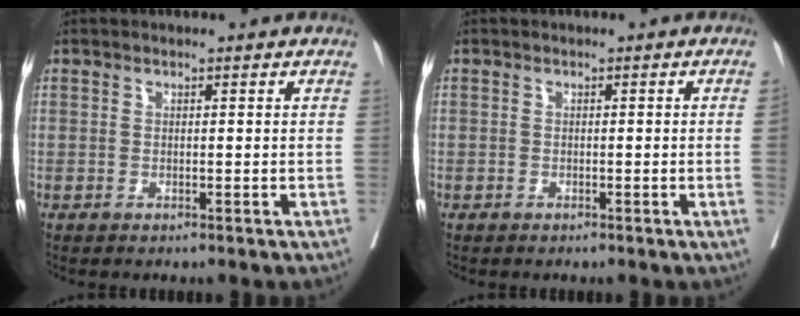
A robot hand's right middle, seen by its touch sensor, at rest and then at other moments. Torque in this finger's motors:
{"motor_torque": [0.15, -0.13, -0.65, -0.21]}